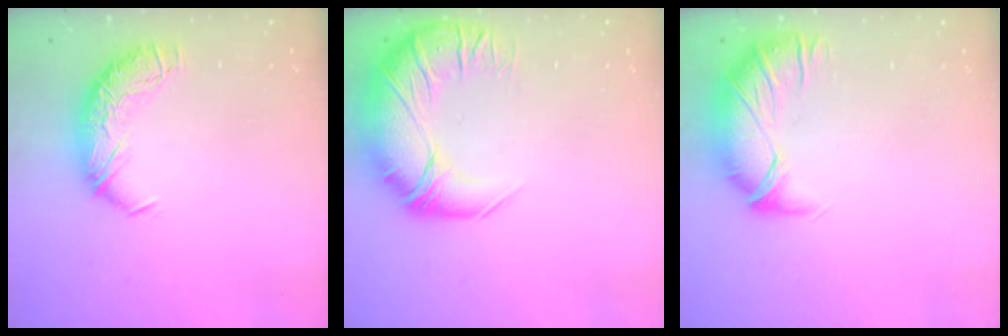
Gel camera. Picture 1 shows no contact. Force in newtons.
{"total": 5.8, "press": 4.5, "slide": 3.6}
{"total": 3.9, "press": 3.3, "slide": 2.0}